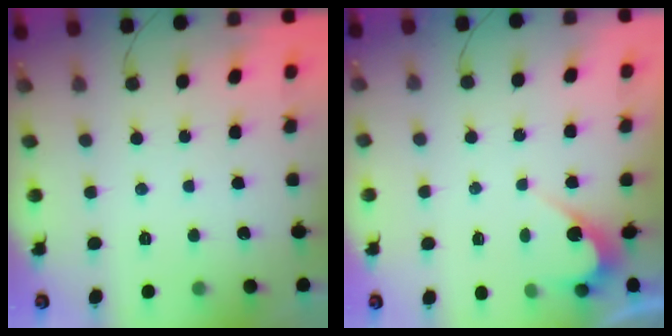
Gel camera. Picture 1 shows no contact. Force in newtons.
{"total": 5.1, "press": 5.1, "slide": 0.2}